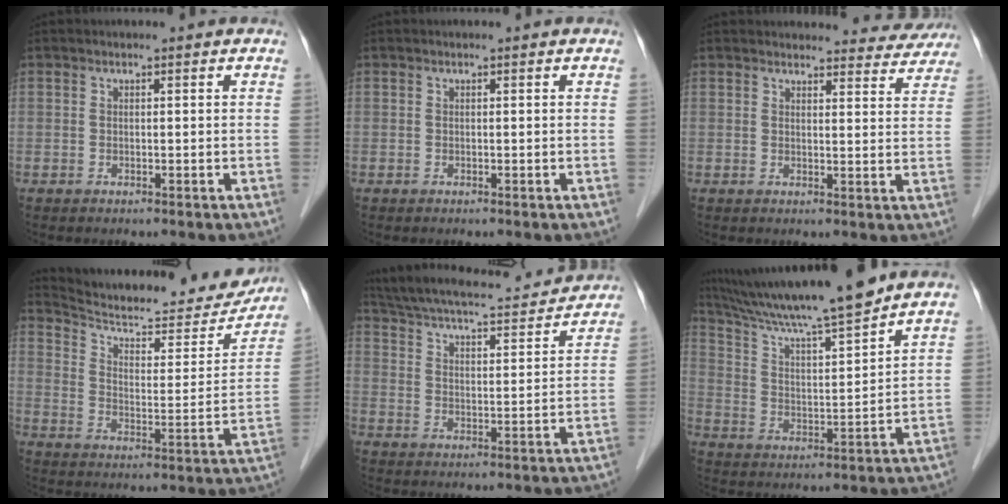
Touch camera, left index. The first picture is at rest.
{"total": 0.0}
{"total": 14.5, "force": [13.9, 3.4, 2.1], "torque": [0.007, -0.014, 0.140]}
{"total": 23.5, "force": [21.6, 4.6, 7.8], "torque": [-0.116, -0.035, 0.294]}
{"total": 19.3, "force": [17.5, 3.4, 7.5], "torque": [-0.135, 0.020, 0.251]}
{"total": 16.0, "force": [14.0, -1.0, 7.6], "torque": [-0.138, 0.005, 0.237]}